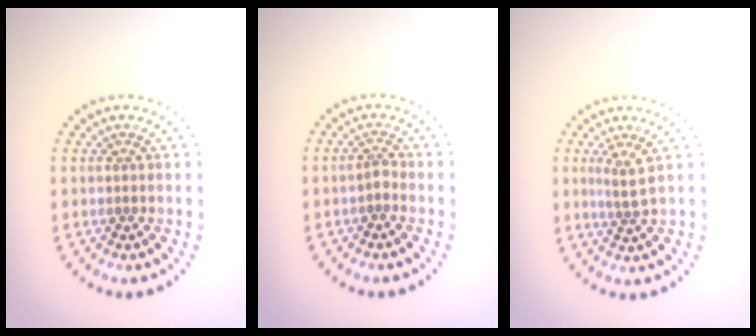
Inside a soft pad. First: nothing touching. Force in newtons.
{"total": 0.9, "press": 0.7, "slide": 0.6}
{"total": 1.8, "press": 1.3, "slide": 1.3}